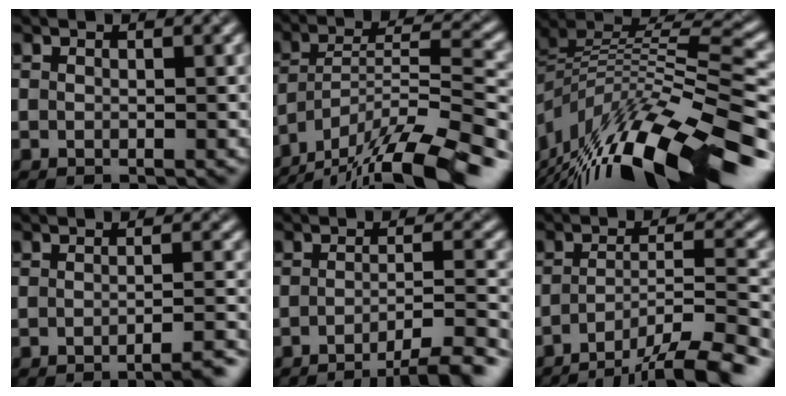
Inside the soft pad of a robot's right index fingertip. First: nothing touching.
{"total": 15.3, "force": [-12.3, 3.7, 8.3], "torque": [-0.137, 0.006, -0.193]}
{"total": 13.8, "force": [-6.6, 5.1, 10.9], "torque": [-0.209, 0.014, -0.121]}
{"total": 3.5, "force": [-2.7, 0.7, 2.2], "torque": [-0.019, 0.008, -0.042]}
{"total": 6.6, "force": [-4.4, 1.4, 4.7], "torque": [-0.062, 0.004, -0.063]}
{"total": 9.8, "force": [-7.3, 2.0, 6.2], "torque": [-0.089, 0.010, -0.112]}